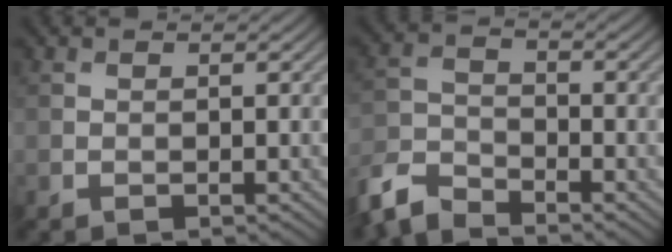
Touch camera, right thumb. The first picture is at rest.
{"total": 5.8, "force": [-5.2, 1.7, 1.9], "torque": [-0.045, -0.010, -0.123]}